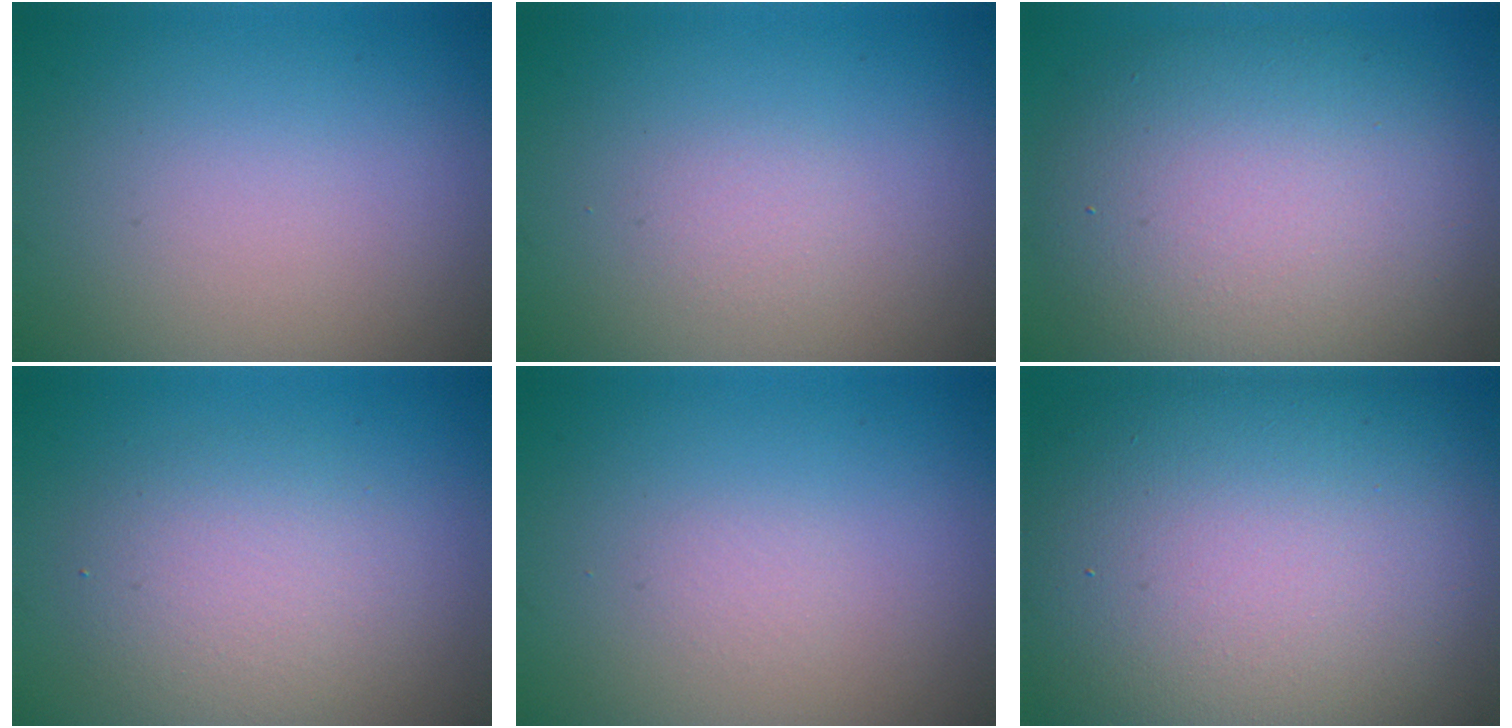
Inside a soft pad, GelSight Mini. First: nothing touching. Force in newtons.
{"total": 0.9, "press": 0.9, "slide": 0.0}
{"total": 10.3, "press": 10.3, "slide": 0.2}
{"total": 3.6, "press": 3.6, "slide": 0.4}
{"total": 0.5, "press": 0.5, "slide": 0.1}
{"total": 17.6, "press": 17.6, "slide": 0.7}